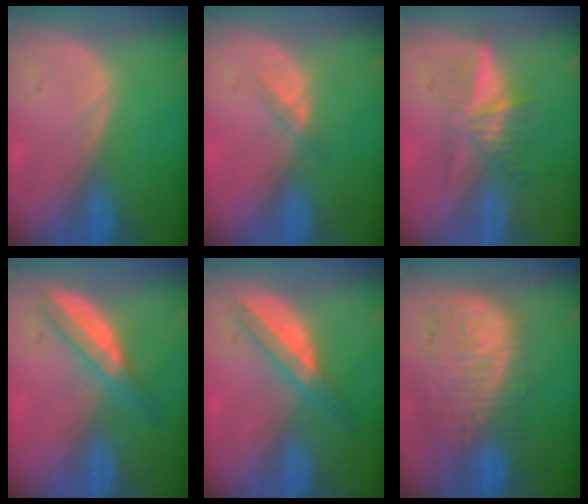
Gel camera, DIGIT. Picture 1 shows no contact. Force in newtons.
{"total": 1.8, "press": 1.4, "slide": 1.0}
{"total": 5.2, "press": 5.1, "slide": 1.0}
{"total": 6.2, "press": 5.4, "slide": 3.1}
{"total": 6.0, "press": 5.2, "slide": 2.9}
{"total": 11.9, "press": 10.5, "slide": 5.6}